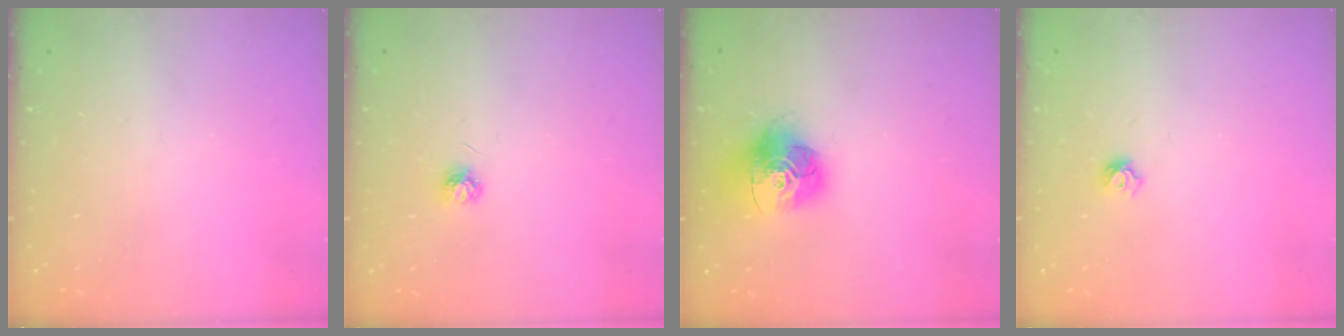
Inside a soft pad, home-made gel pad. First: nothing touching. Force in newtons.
{"total": 3.9, "press": 3.9, "slide": 0.5}
{"total": 16.0, "press": 16.0, "slide": 1.5}
{"total": 5.5, "press": 5.5, "slide": 0.7}